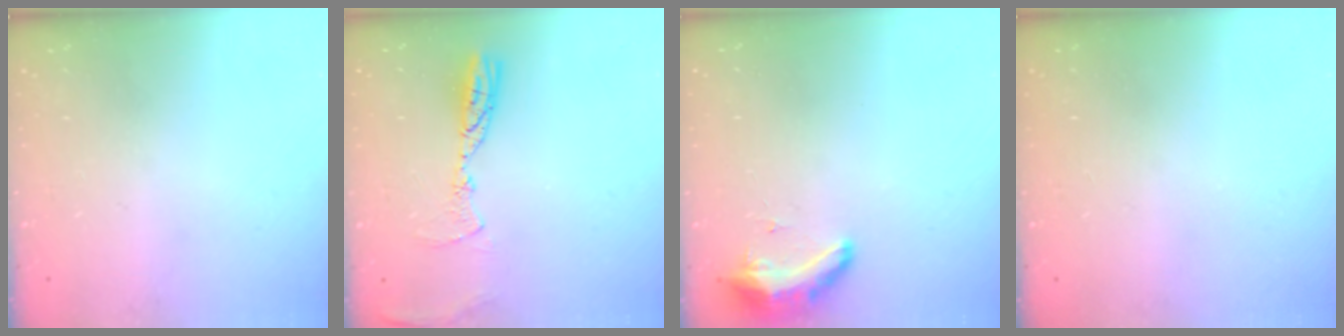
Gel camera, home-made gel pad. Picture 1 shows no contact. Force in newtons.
{"total": 9.3, "press": 9.3, "slide": 0.9}
{"total": 8.5, "press": 8.3, "slide": 1.6}
{"total": 0.0}